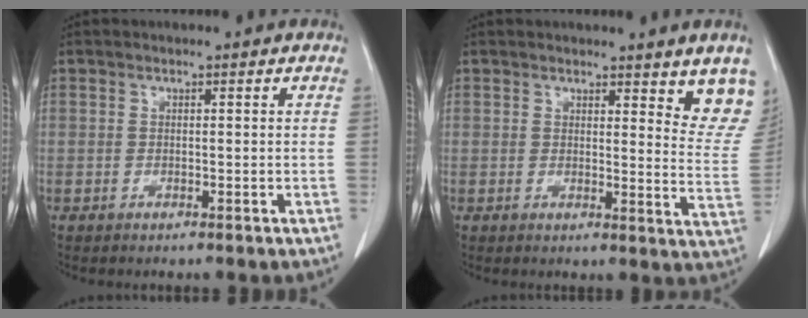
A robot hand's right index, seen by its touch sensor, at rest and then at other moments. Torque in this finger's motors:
{"motor_torque": [0.18, 0.21, 0.11, 0.01]}